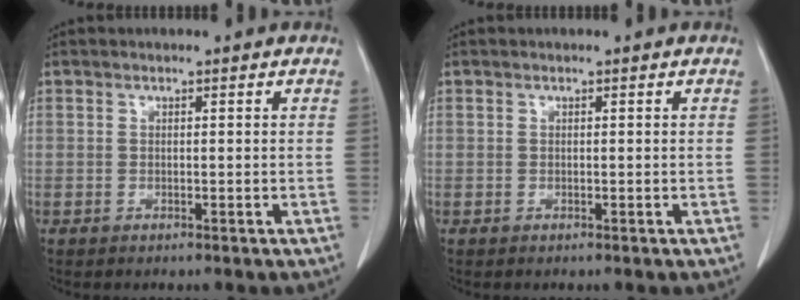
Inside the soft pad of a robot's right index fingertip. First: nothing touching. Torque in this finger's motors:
{"motor_torque": [0.00, 0.01, 0.00, 0.01]}